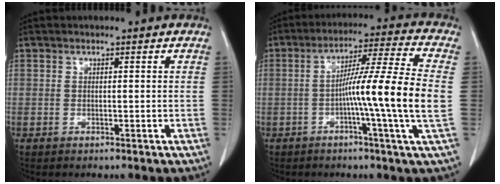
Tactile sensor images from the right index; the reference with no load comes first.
{"total": 13.8, "force": [-1.8, -1.9, 13.6], "torque": [-0.221, -0.001, -0.039]}